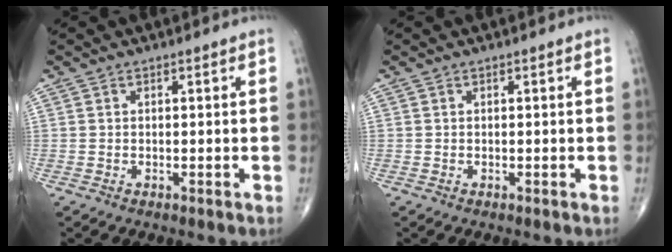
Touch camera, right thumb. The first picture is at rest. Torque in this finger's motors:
{"motor_torque": [-0.04, 0.02, 0.02, -0.02, 0.02]}